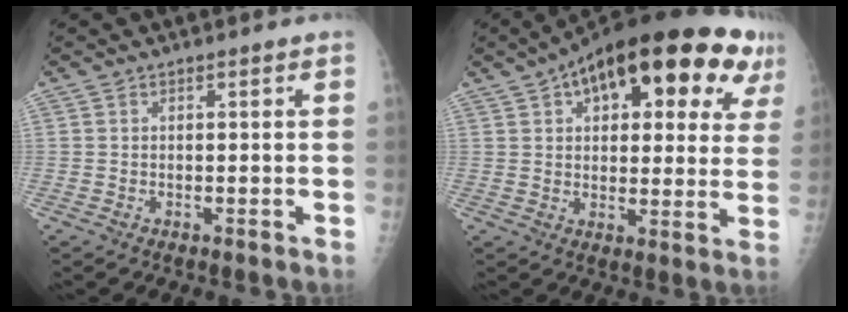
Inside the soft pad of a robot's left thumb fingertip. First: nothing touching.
{"total": 26.3, "force": [12.0, 11.7, 20.2], "torque": [-0.264, 0.022, 0.164]}